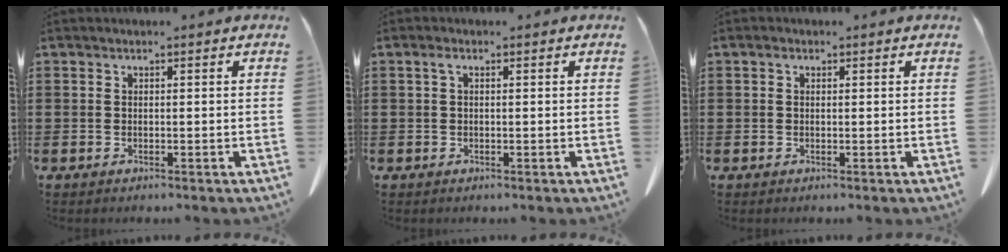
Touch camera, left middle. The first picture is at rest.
{"total": 1.2, "force": [0.1, 0.3, 1.1], "torque": [-0.024, 0.003, 0.001]}
{"total": 0.7, "force": [0.2, 0.5, 0.5], "torque": [-0.012, 0.005, 0.003]}